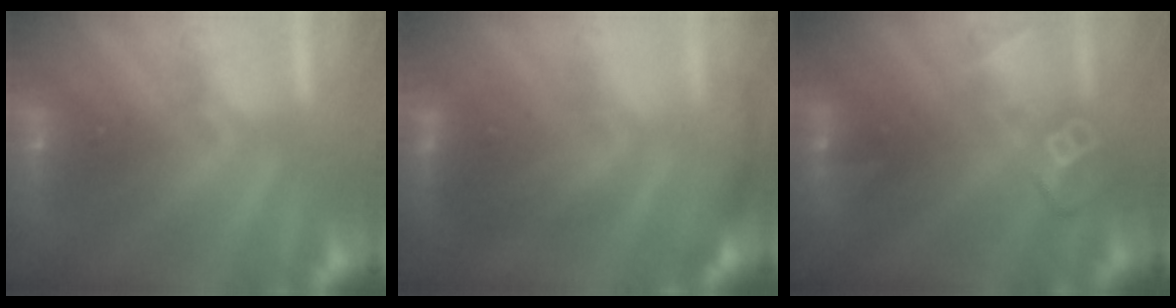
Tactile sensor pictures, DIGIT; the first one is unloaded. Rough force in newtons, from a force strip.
{"total": 2.5}
{"total": 2.7}